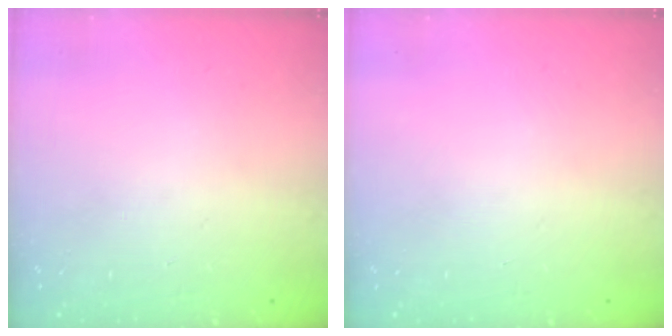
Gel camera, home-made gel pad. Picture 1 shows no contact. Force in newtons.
{"total": 0.0}